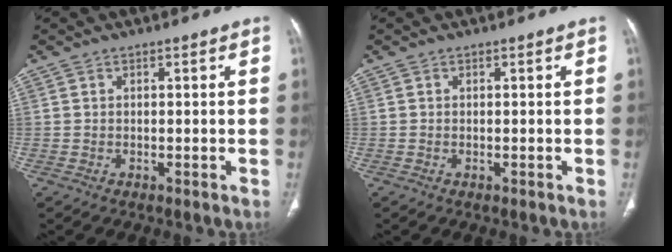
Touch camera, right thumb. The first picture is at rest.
{"total": 0.0}